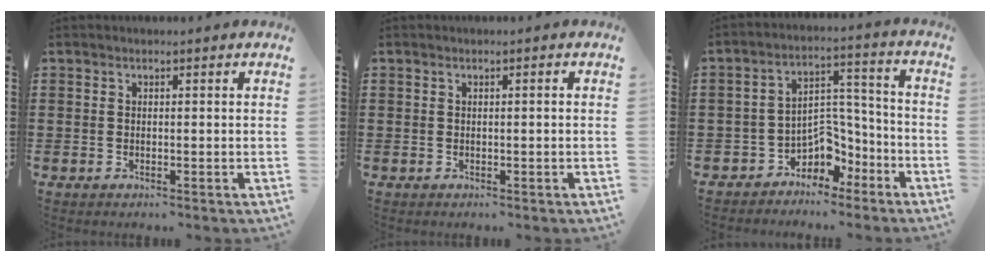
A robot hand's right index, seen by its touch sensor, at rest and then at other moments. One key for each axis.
{"total": 0.5, "fx": -0.2, "fy": -0.2, "fz": 0.4, "tx": -0.006, "ty": -0.003, "tz": -0.003}
{"total": 5.2, "fx": -3.0, "fy": 4.1, "fz": 1.5, "tx": -0.039, "ty": 0.005, "tz": -0.056}